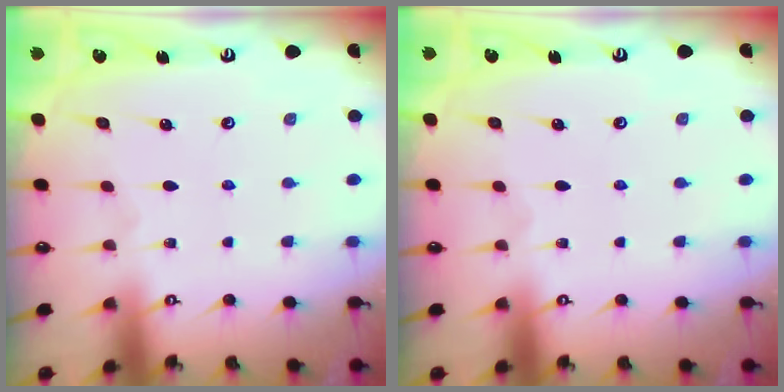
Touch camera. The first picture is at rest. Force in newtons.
{"total": 0.0}